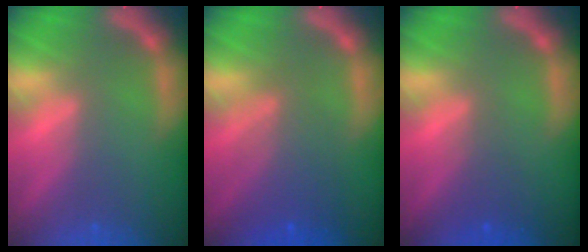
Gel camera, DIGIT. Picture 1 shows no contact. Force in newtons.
{"total": 5.6}
{"total": 1.9}